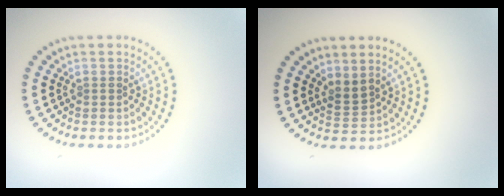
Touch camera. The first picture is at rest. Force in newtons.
{"total": 1.7, "press": 1.2, "slide": 1.1}